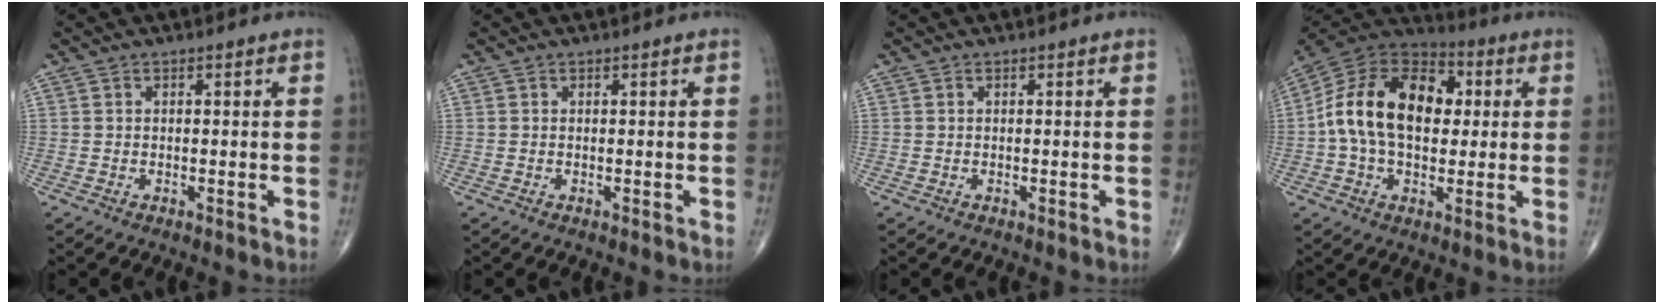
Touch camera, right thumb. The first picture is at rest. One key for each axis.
{"total": 0.0}
{"total": 0.0}
{"total": 19.8, "fx": 1.7, "fy": 12.9, "fz": 14.9, "tx": -0.249, "ty": 0.027, "tz": 0.022}